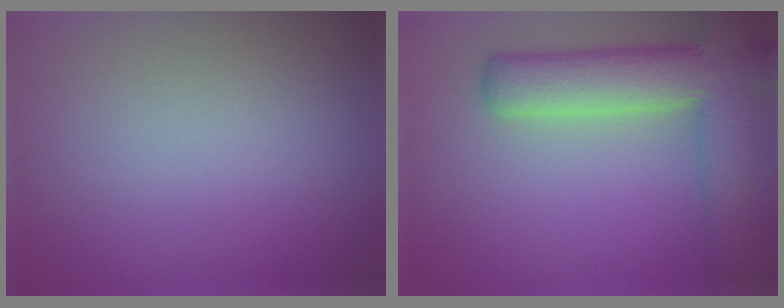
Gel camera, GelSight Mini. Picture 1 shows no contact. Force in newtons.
{"total": 8.8, "press": 8.8, "slide": 0.6}